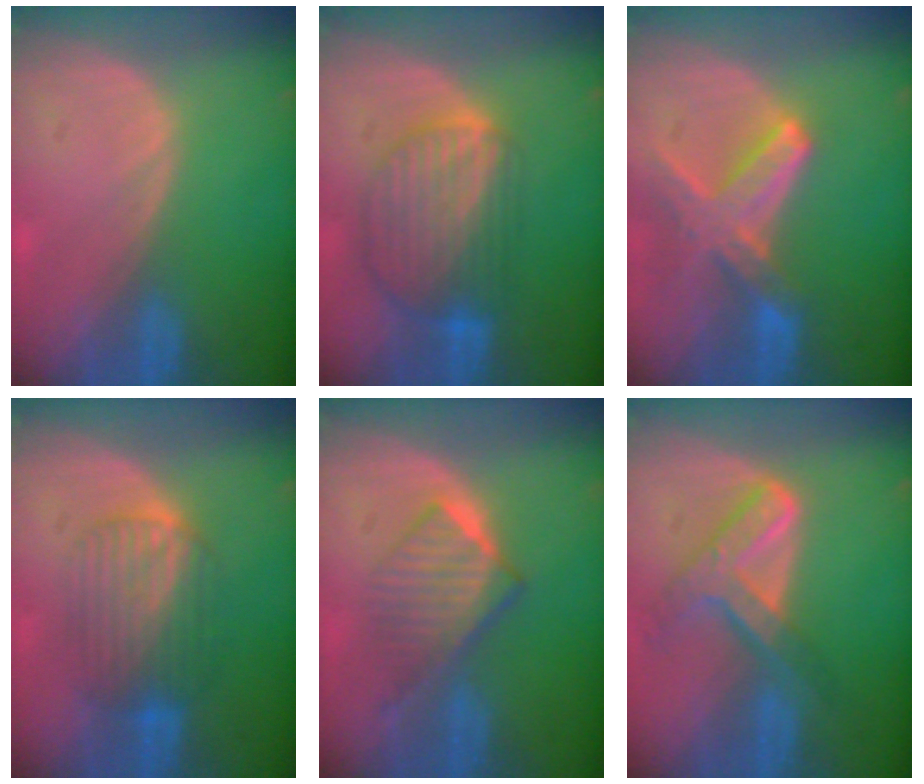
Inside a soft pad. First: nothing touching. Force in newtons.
{"total": 8.7, "press": 7.6, "slide": 4.2}
{"total": 8.2, "press": 7.2, "slide": 3.9}
{"total": 6.7, "press": 6.6, "slide": 0.6}
{"total": 6.6, "press": 6.2, "slide": 2.4}
{"total": 7.9, "press": 6.4, "slide": 4.5}